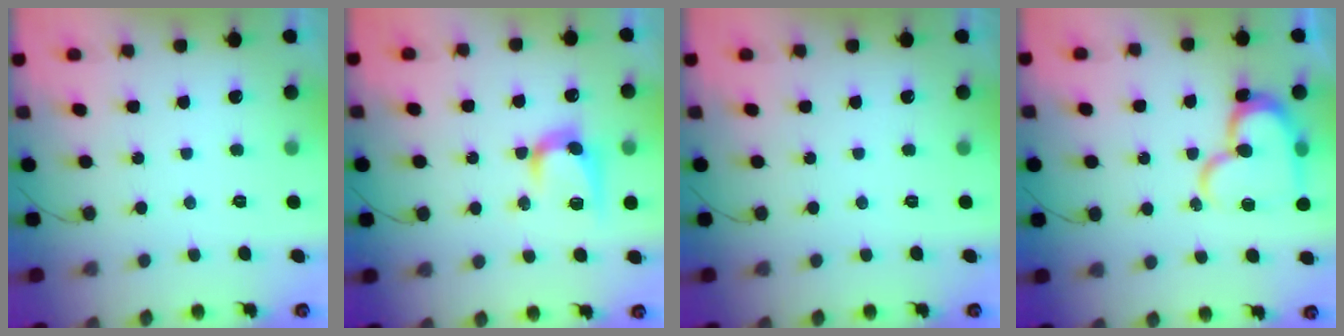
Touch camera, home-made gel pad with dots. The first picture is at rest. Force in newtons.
{"total": 10.3, "press": 10.3, "slide": 0.6}
{"total": 0.0}
{"total": 16.5, "press": 16.4, "slide": 1.5}